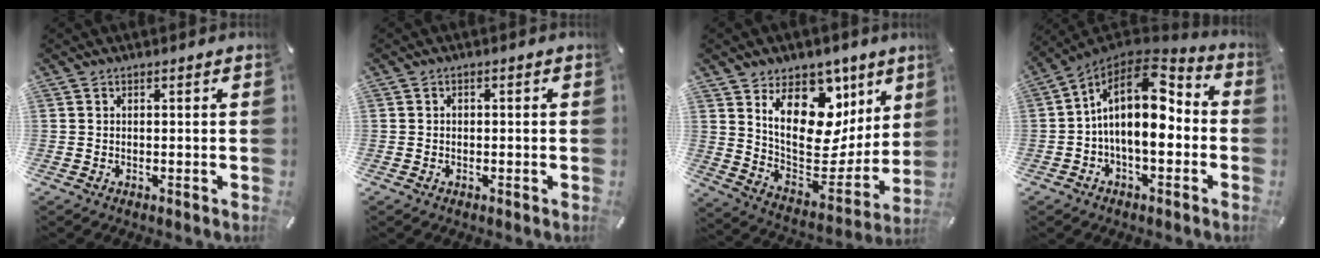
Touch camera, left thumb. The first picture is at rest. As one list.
[{"total": 1.0, "force": [-0.4, 0.9, 0.4], "torque": [-0.007, 0.004, -0.009]}, {"total": 19.1, "force": [8.5, 12.9, 11.2], "torque": [-0.141, -0.077, 0.149]}, {"total": 15.6, "force": [0.4, 8.7, 12.9], "torque": [-0.233, -0.011, -0.001]}]